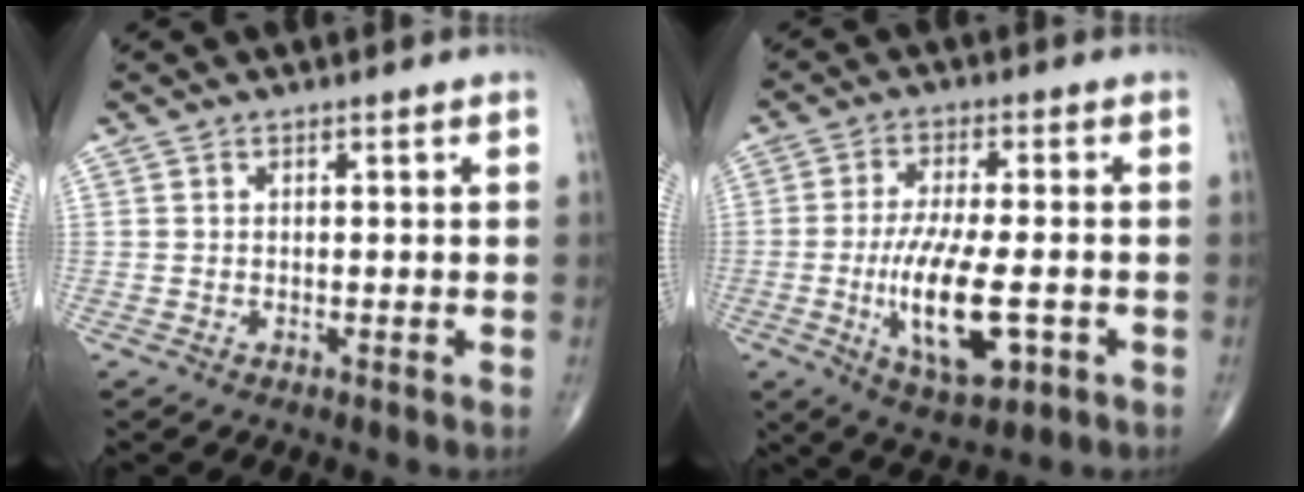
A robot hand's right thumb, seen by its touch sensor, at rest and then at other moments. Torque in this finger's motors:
{"motor_torque": [2.81, 2.20, 1.29, -0.18, 0.39]}